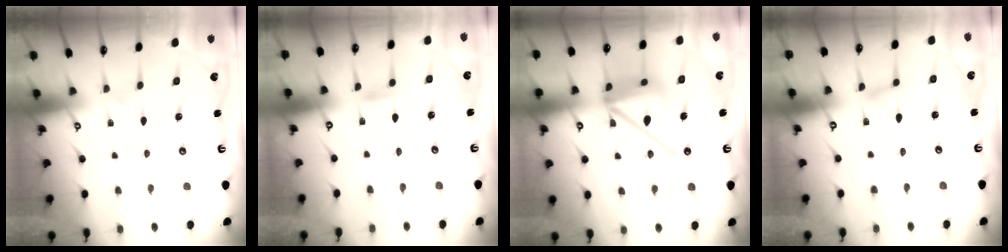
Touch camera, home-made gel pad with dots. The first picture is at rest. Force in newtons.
{"total": 3.2, "press": 3.2, "slide": 0.3}
{"total": 13.4, "press": 13.3, "slide": 1.8}
{"total": 1.1, "press": 1.1, "slide": 0.1}